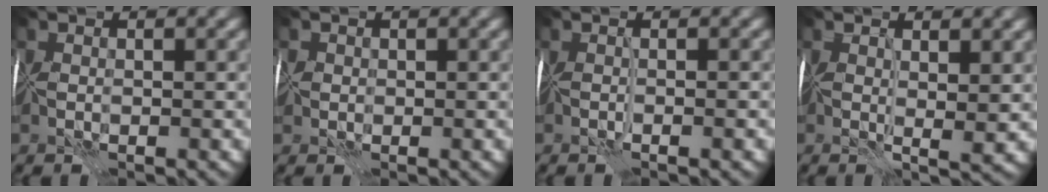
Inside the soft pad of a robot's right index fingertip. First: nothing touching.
{"total": 1.0, "force": [0.0, 1.0, 0.0], "torque": [0.005, 0.000, -0.002]}
{"total": 1.4, "force": [-0.3, 0.1, 1.4], "torque": [-0.017, -0.009, -0.003]}
{"total": 3.1, "force": [1.0, 0.7, 2.8], "torque": [-0.041, -0.004, 0.015]}